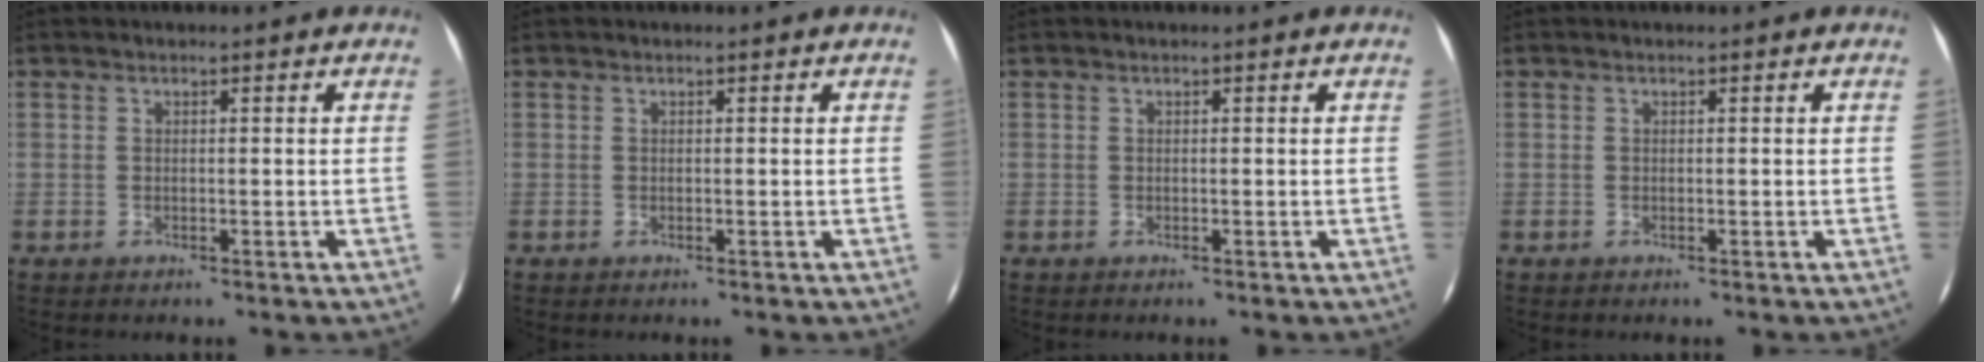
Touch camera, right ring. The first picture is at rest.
{"total": 0.0}
{"total": 0.0}
{"total": 0.0}